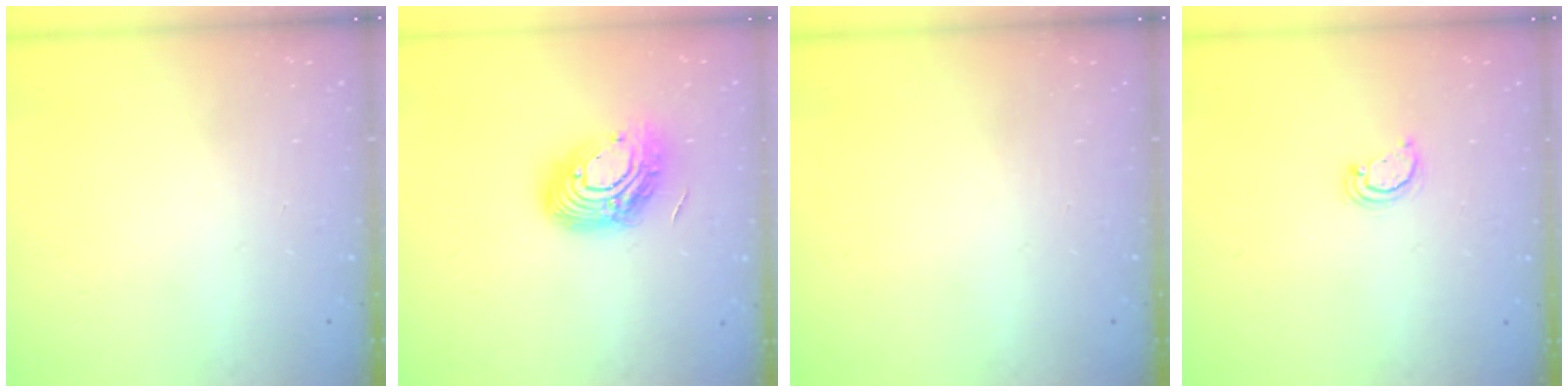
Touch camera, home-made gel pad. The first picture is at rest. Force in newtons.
{"total": 14.8, "press": 14.7, "slide": 1.0}
{"total": 0.0}
{"total": 2.5, "press": 2.5, "slide": 0.3}